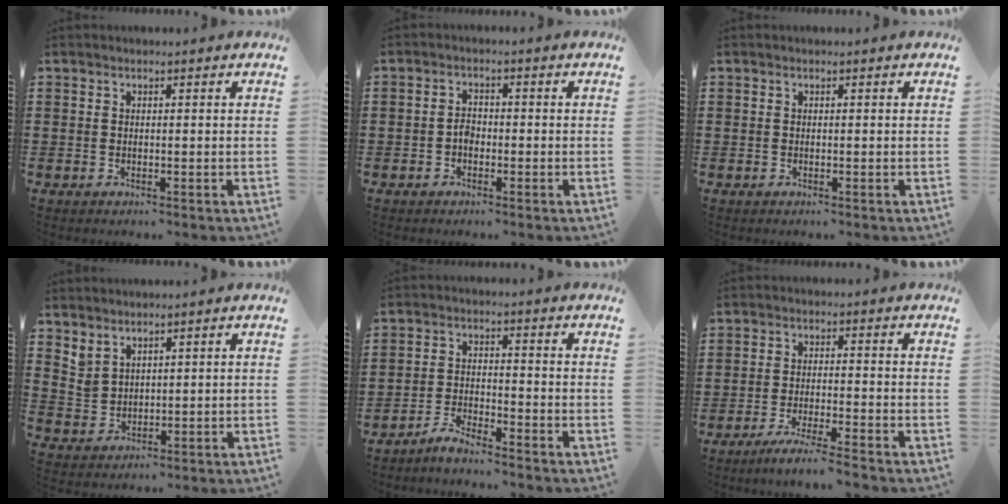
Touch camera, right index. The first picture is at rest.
{"total": 1.8, "force": [-0.7, 1.2, 1.1], "torque": [-0.023, 0.003, -0.016]}
{"total": 0.0}
{"total": 2.7, "force": [2.5, 1.1, 0.0], "torque": [-0.009, 0.003, 0.050]}
{"total": 3.3, "force": [-3.3, 0.0, 0.4], "torque": [-0.020, 0.005, -0.069]}
{"total": 3.8, "force": [-3.4, -0.7, 1.5], "torque": [-0.031, -0.011, -0.066]}